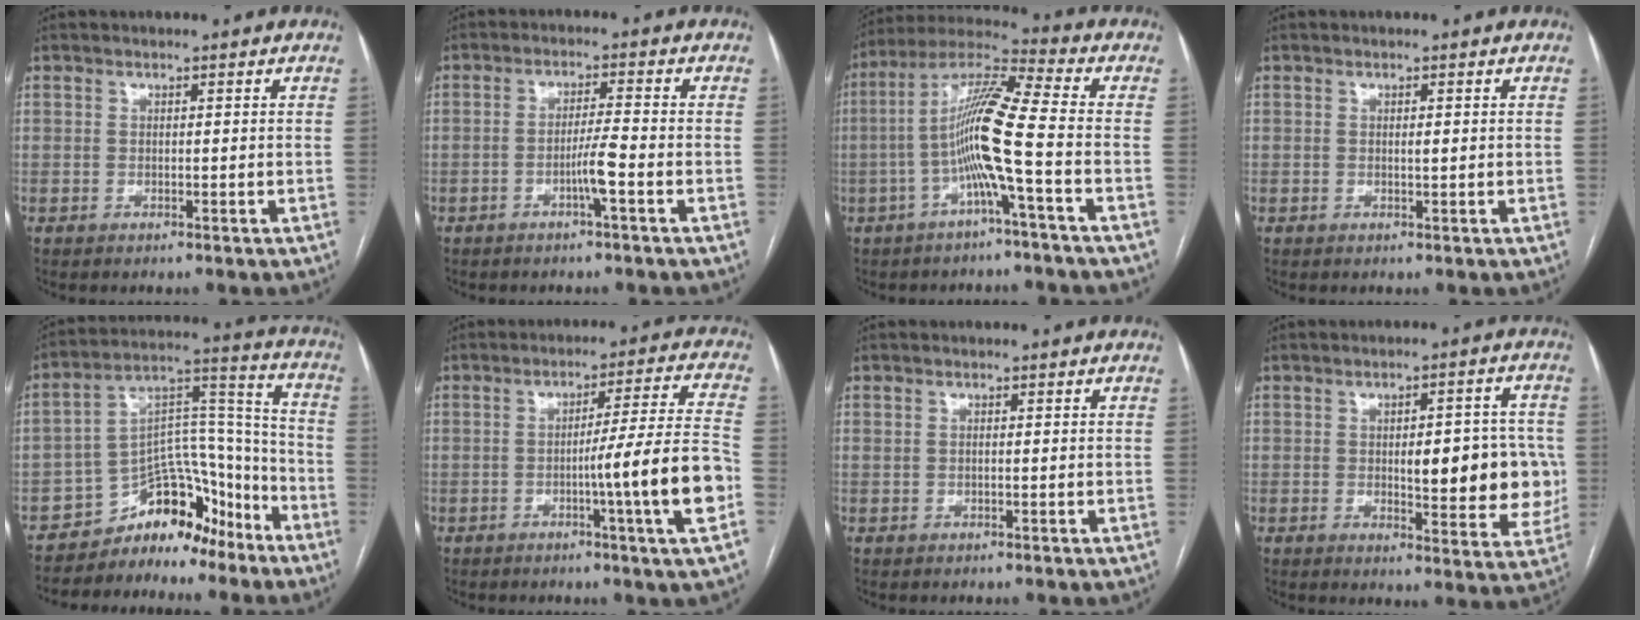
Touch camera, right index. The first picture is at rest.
{"total": 3.7, "force": [-1.6, -0.5, 3.3], "torque": [-0.060, 0.001, -0.028]}
{"total": 11.1, "force": [-2.7, -1.1, 10.8], "torque": [-0.211, 0.018, -0.057]}
{"total": 0.7, "force": [0.1, 0.1, 0.7], "torque": [-0.014, -0.001, 0.001]}
{"total": 12.0, "force": [-9.6, 5.7, 4.4], "torque": [-0.062, 0.076, -0.154]}
{"total": 12.3, "force": [-3.6, -1.8, 11.7], "torque": [-0.172, -0.005, -0.059]}
{"total": 0.0}
{"total": 12.1, "force": [-0.4, 4.1, 11.4], "torque": [-0.135, 0.009, 0.005]}